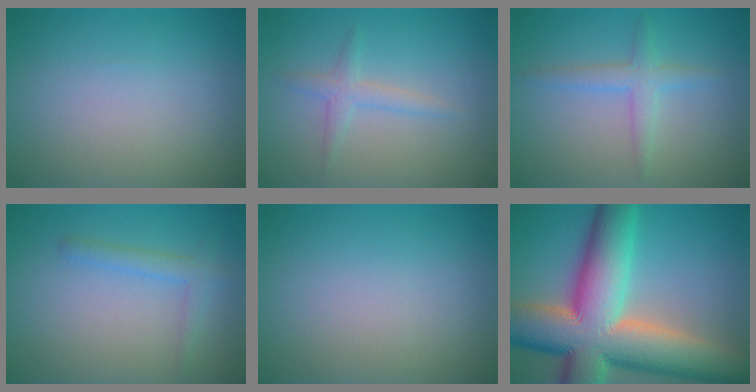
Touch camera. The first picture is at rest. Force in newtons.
{"total": 1.7, "press": 1.7, "slide": 0.1}
{"total": 2.3, "press": 2.3, "slide": 0.1}
{"total": 1.9, "press": 1.9, "slide": 0.1}
{"total": 0.0}
{"total": 16.3, "press": 16.2, "slide": 1.1}